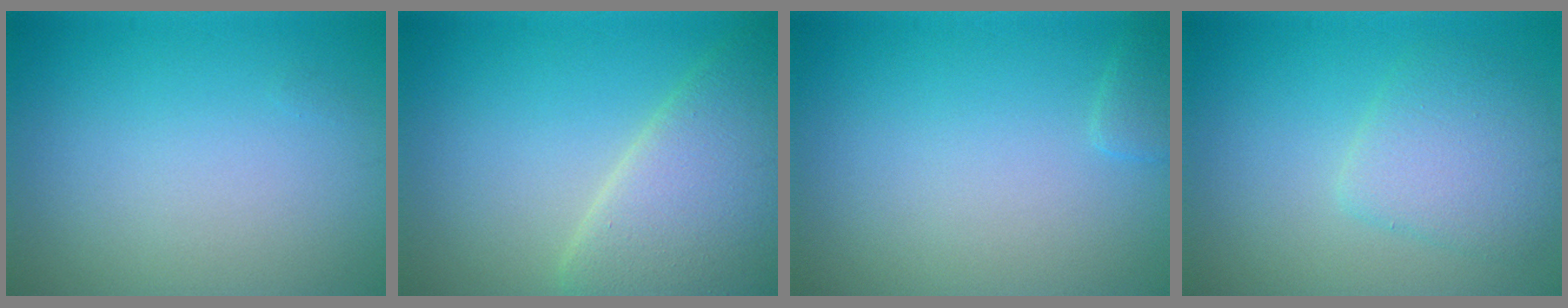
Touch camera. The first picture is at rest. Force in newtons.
{"total": 7.6, "press": 7.6, "slide": 0.4}
{"total": 1.1, "press": 1.1, "slide": 0.1}
{"total": 3.5, "press": 3.5, "slide": 0.2}